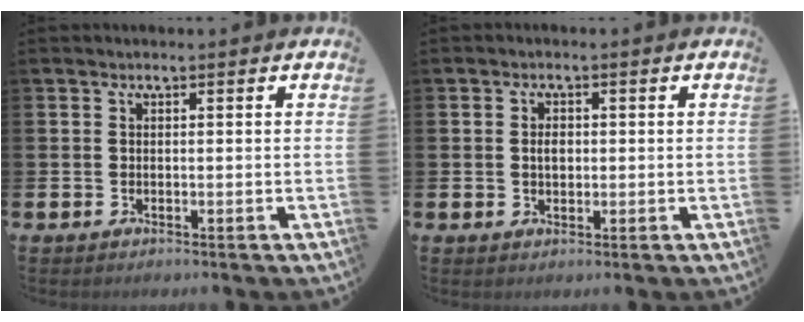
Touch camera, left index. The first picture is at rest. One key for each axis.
{"total": 1.9, "fx": 0.2, "fy": 1.3, "fz": 1.4, "tx": -0.009, "ty": 0.000, "tz": -0.002}